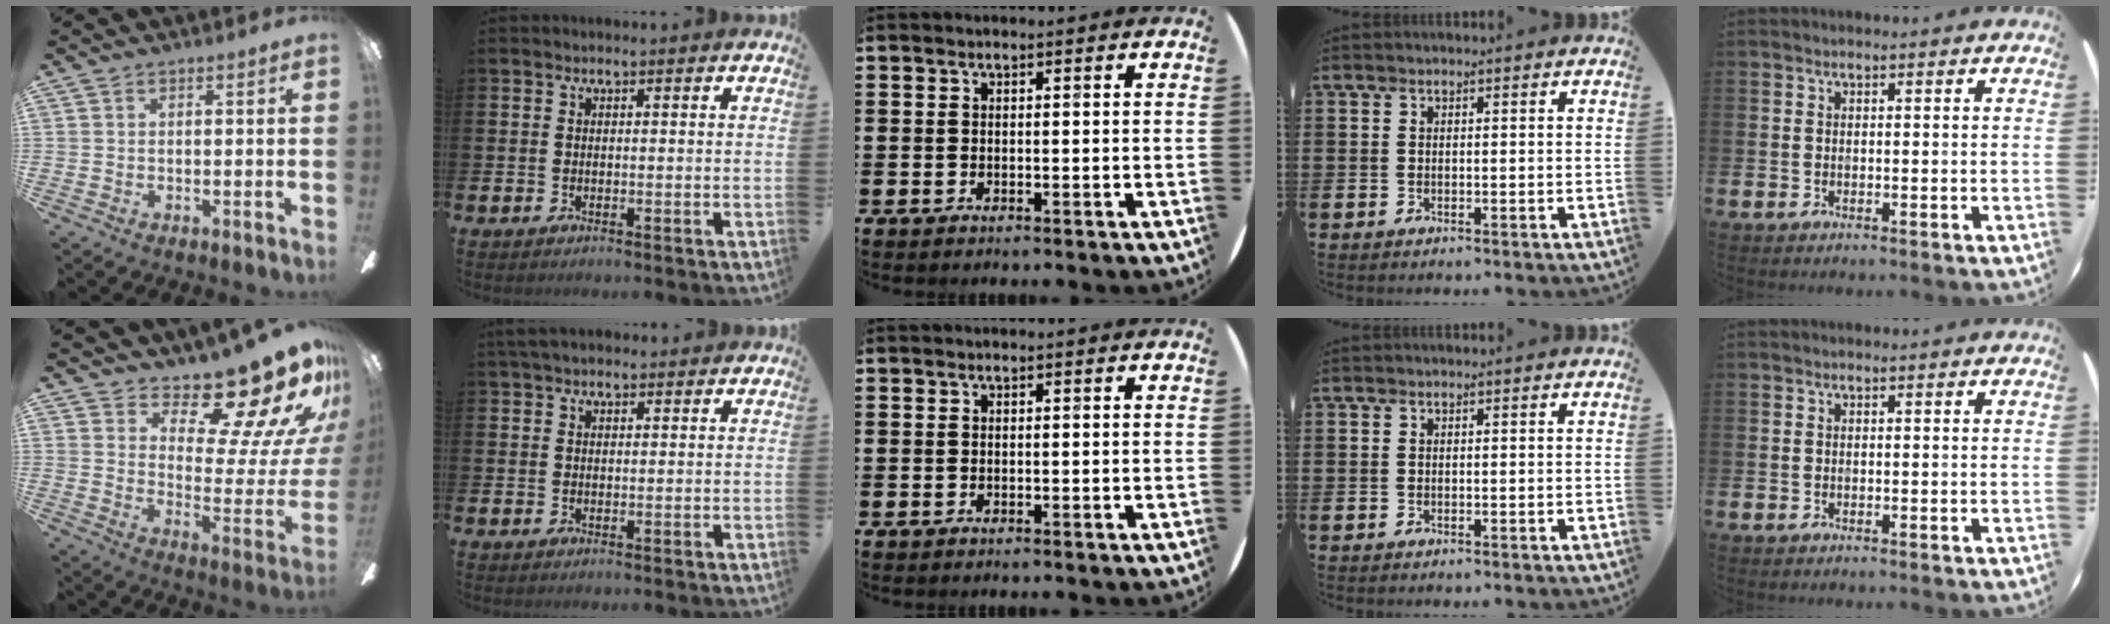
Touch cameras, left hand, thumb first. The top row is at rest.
{"thumb": {"total": 18.7, "force": [14.5, 5.4, 10.4], "torque": [-0.145, -0.124, 0.237]}, "index": {"total": 2.9, "force": [2.5, 1.1, 1.0], "torque": [-0.014, -0.002, 0.045]}}